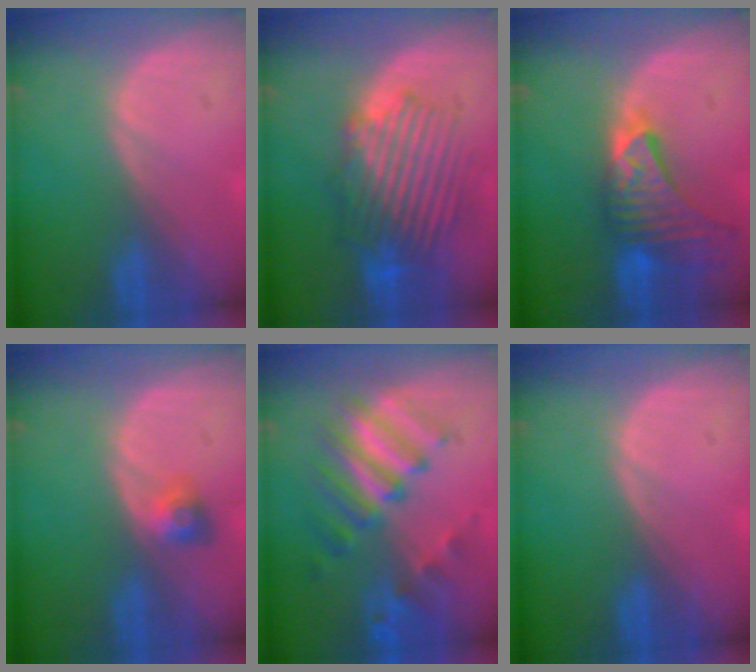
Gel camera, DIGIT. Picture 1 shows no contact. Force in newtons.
{"total": 9.4, "press": 8.9, "slide": 3.1}
{"total": 9.0, "press": 8.2, "slide": 3.8}
{"total": 3.0, "press": 2.7, "slide": 1.3}
{"total": 9.5, "press": 8.4, "slide": 4.5}
{"total": 0.0}